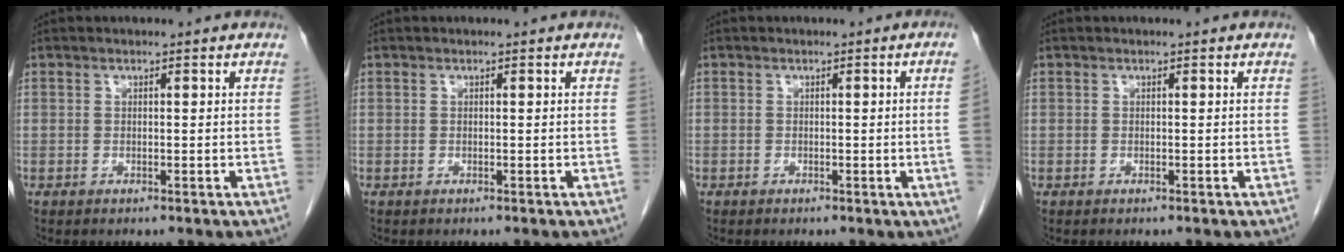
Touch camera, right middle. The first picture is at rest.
{"total": 0.0}
{"total": 2.3, "force": [-0.2, -0.9, 2.1], "torque": [-0.022, 0.000, -0.001]}
{"total": 0.0}